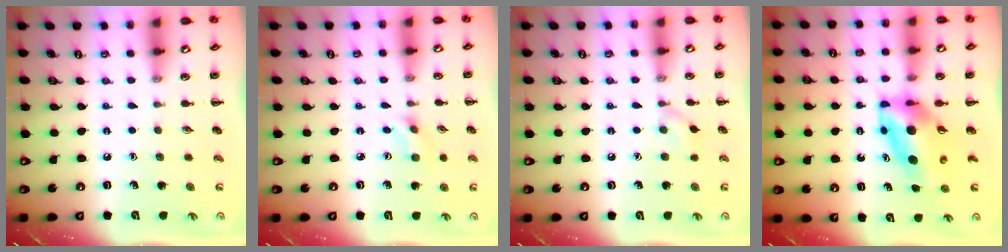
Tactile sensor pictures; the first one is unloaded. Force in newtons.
{"total": 2.3, "press": 2.1, "slide": 0.9}
{"total": 5.9, "press": 5.6, "slide": 1.9}
{"total": 7.2, "press": 6.9, "slide": 2.0}